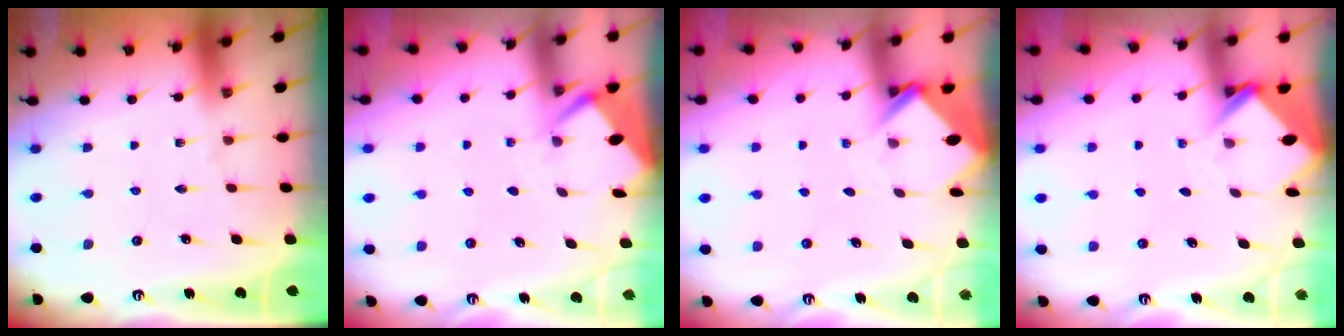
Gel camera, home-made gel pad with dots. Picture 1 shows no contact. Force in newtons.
{"total": 2.6, "press": 2.6, "slide": 0.3}
{"total": 3.8, "press": 3.8, "slide": 0.2}
{"total": 3.9, "press": 3.9, "slide": 0.2}